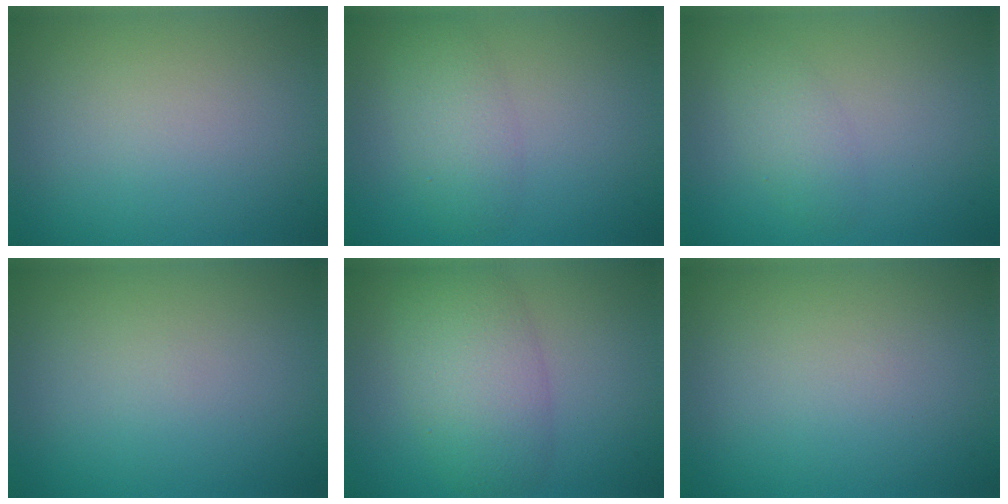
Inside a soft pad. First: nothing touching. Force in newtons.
{"total": 3.0, "press": 3.0, "slide": 0.2}
{"total": 1.9, "press": 1.9, "slide": 0.1}
{"total": 0.0}
{"total": 5.9, "press": 5.9, "slide": 0.1}
{"total": 0.0}